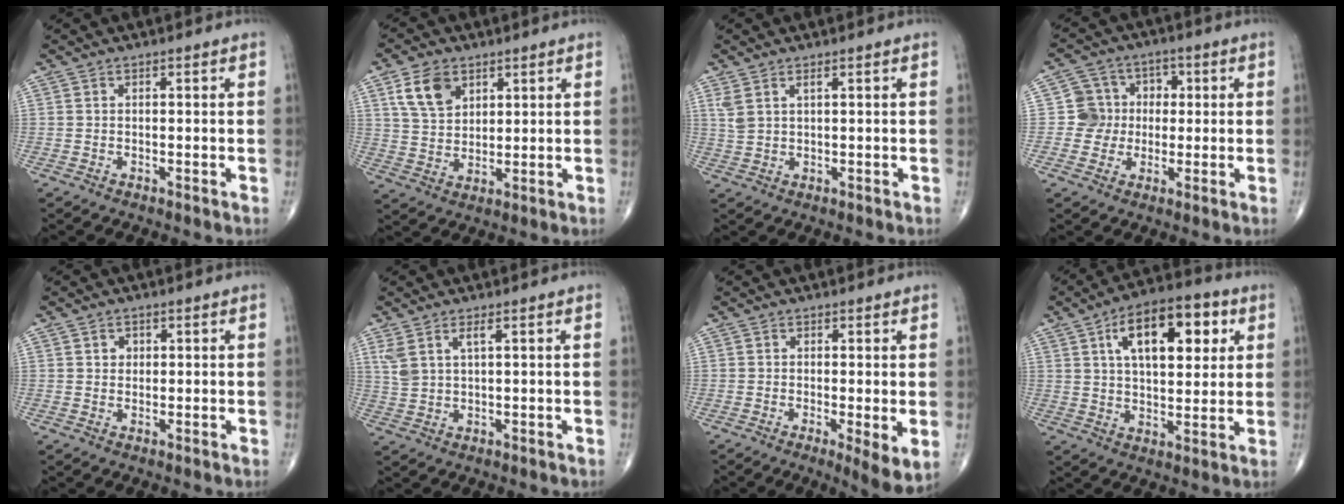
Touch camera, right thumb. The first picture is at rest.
{"total": 8.2, "force": [4.1, 5.3, 4.7], "torque": [-0.070, -0.016, 0.081]}
{"total": 2.9, "force": [1.6, 1.0, 2.2], "torque": [-0.054, 0.000, 0.041]}
{"total": 7.1, "force": [-0.1, 7.0, 1.2], "torque": [0.026, 0.017, -0.010]}
{"total": 1.8, "force": [0.7, 1.5, 0.7], "torque": [-0.003, -0.003, 0.010]}
{"total": 4.2, "force": [2.1, 1.4, 3.4], "torque": [-0.079, -0.005, 0.051]}
{"total": 5.0, "force": [-0.6, 1.1, 4.9], "torque": [-0.079, -0.018, -0.012]}
{"total": 16.4, "force": [5.9, 8.0, 13.1], "torque": [-0.172, 0.000, 0.090]}